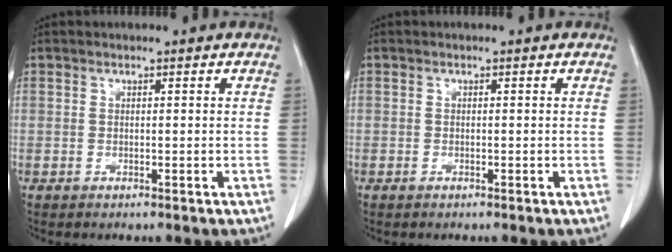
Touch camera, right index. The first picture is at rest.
{"total": 0.5, "force": [-0.4, 0.3, 0.2], "torque": [-0.007, 0.000, -0.006]}